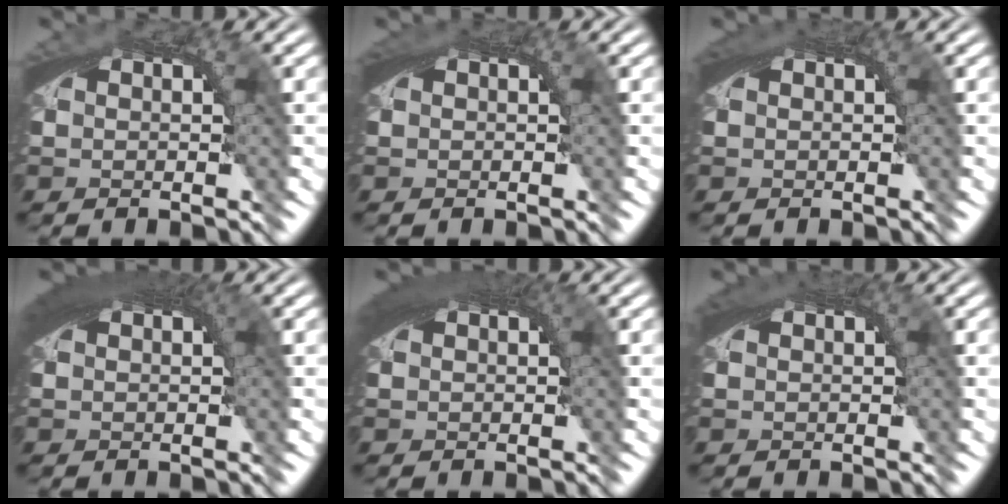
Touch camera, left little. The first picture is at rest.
{"total": 0.9, "force": [0.3, 0.1, 0.8], "torque": [-0.013, 0.002, 0.007]}
{"total": 1.2, "force": [0.5, 0.0, 1.1], "torque": [-0.016, 0.003, 0.010]}
{"total": 3.6, "force": [1.4, 1.0, 3.2], "torque": [-0.037, 0.013, 0.017]}
{"total": 3.0, "force": [1.2, 0.7, 2.7], "torque": [-0.031, 0.010, 0.016]}
{"total": 1.6, "force": [0.7, 0.1, 1.4], "torque": [-0.020, 0.005, 0.011]}